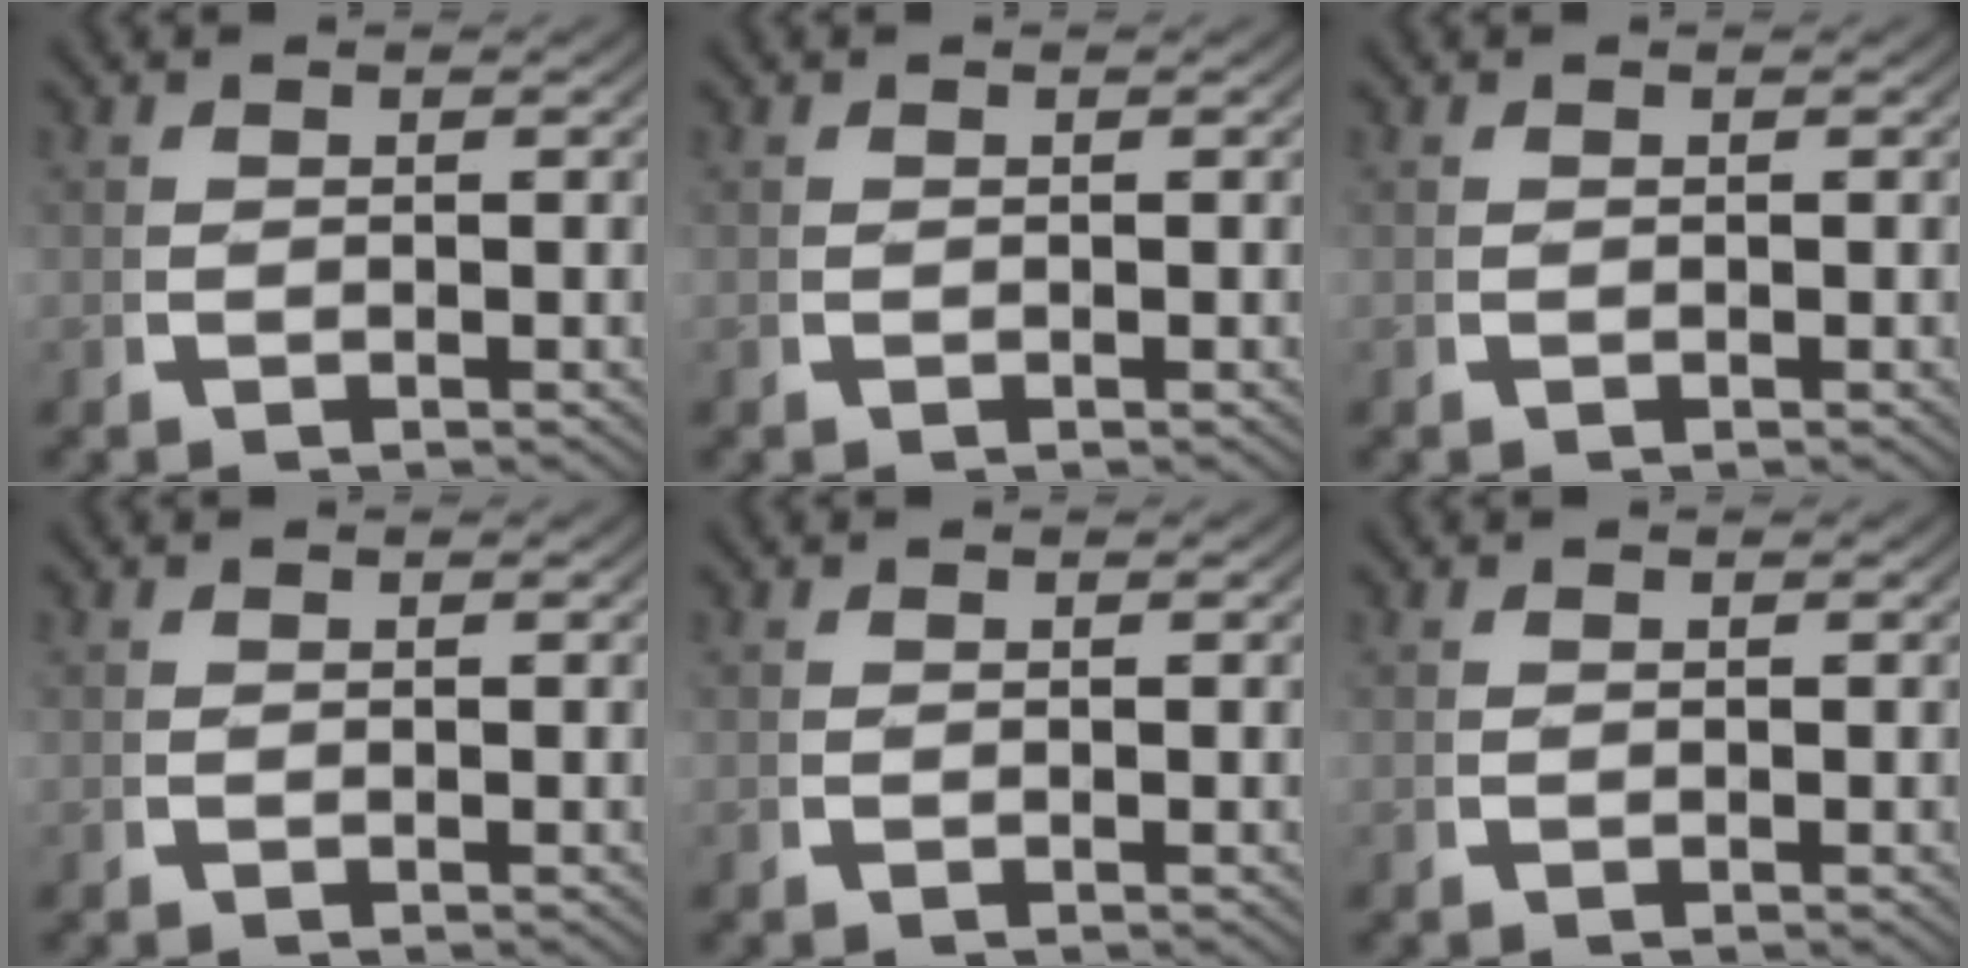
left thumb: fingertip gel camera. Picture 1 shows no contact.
{"total": 0.0}
{"total": 0.0}
{"total": 0.0}
{"total": 0.0}
{"total": 0.0}